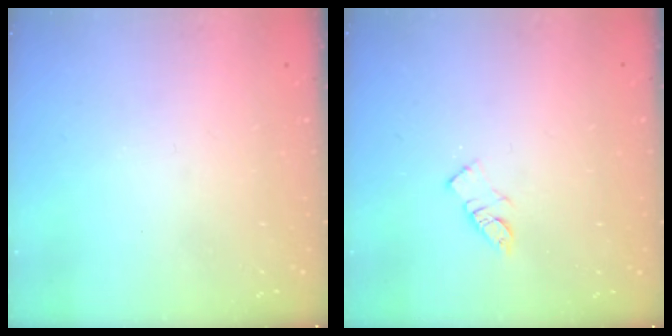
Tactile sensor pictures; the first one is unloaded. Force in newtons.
{"total": 6.1, "press": 6.1, "slide": 0.1}